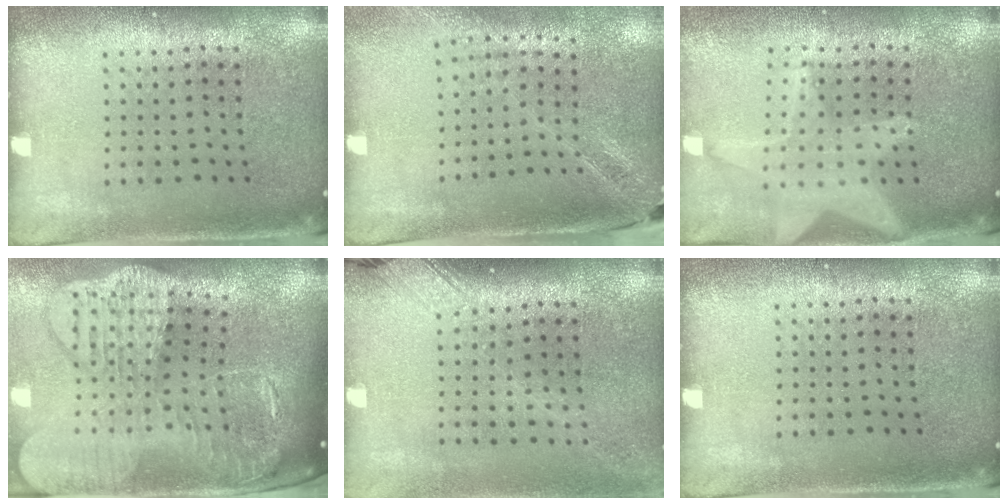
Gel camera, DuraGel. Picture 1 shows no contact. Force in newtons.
{"total": 1.7, "press": 1.5, "slide": 0.8}
{"total": 2.0, "press": 1.7, "slide": 1.1}
{"total": 4.4, "press": 3.3, "slide": 2.9}
{"total": 2.1, "press": 1.6, "slide": 1.4}
{"total": 0.0}